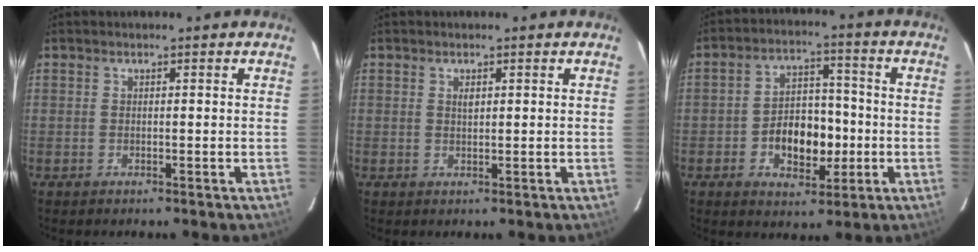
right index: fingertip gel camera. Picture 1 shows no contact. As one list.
[{"total": 1.1, "force": [0.4, 0.5, 0.8], "torque": [-0.014, 0.003, 0.008]}, {"total": 10.2, "force": [-2.7, 6.7, 7.2], "torque": [-0.138, 0.019, -0.034]}]